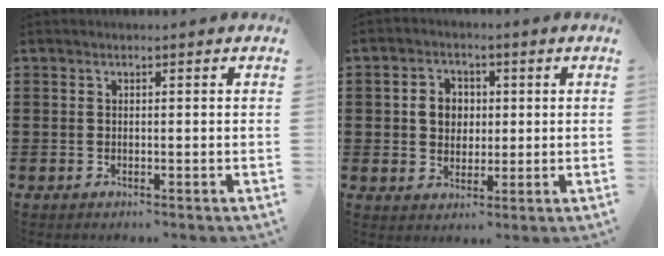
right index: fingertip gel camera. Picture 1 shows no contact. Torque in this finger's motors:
{"motor_torque": [0.28, -0.13, 0.22, 0.07]}